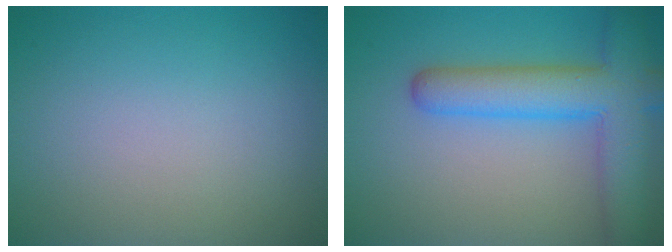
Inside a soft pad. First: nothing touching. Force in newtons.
{"total": 6.5, "press": 6.5, "slide": 0.3}